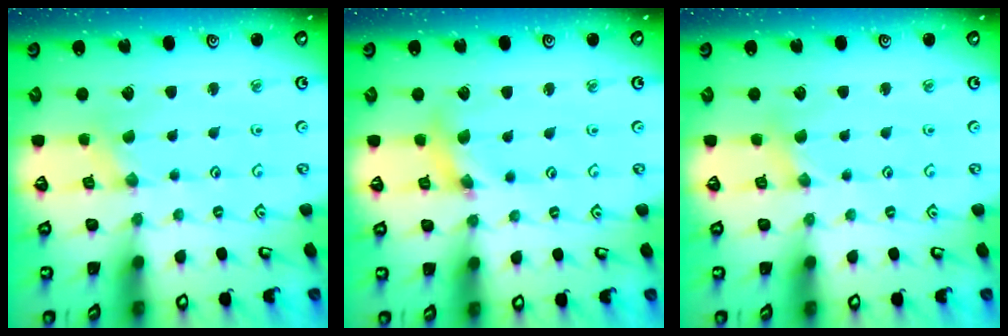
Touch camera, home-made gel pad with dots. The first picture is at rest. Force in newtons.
{"total": 6.0, "press": 5.9, "slide": 0.7}
{"total": 1.8, "press": 1.7, "slide": 0.3}